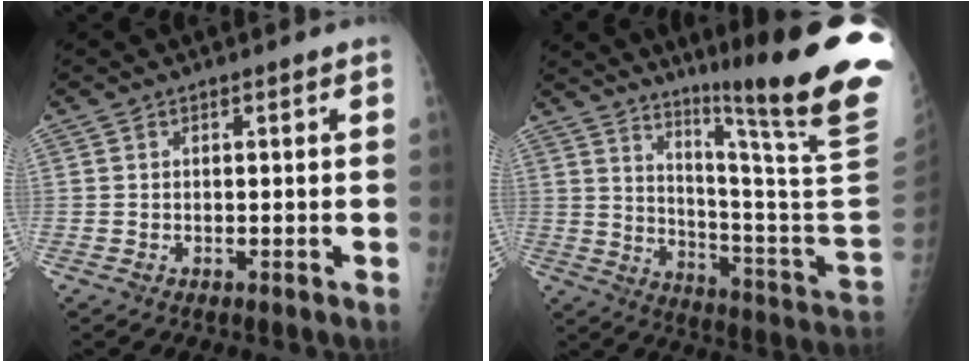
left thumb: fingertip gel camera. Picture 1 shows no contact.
{"total": 25.8, "force": [17.7, -0.5, 18.8], "torque": [-0.259, -0.151, 0.259]}